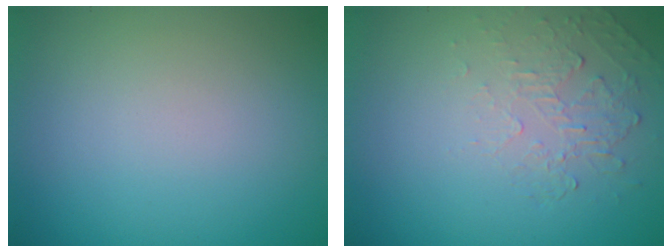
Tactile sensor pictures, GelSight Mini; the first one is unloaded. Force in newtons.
{"total": 2.1, "press": 0.7, "slide": 2.0}